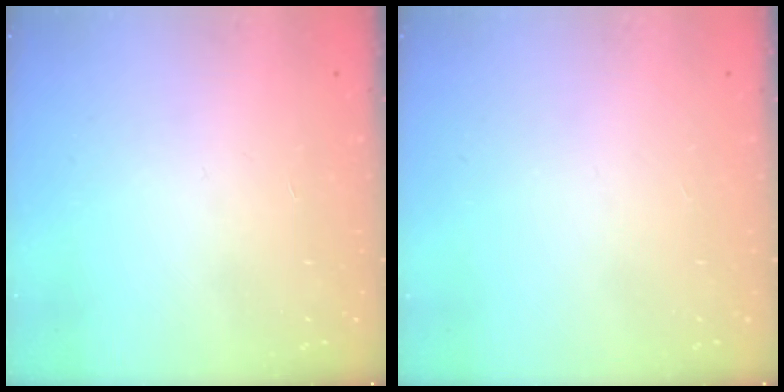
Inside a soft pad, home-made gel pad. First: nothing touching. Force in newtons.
{"total": 0.0}